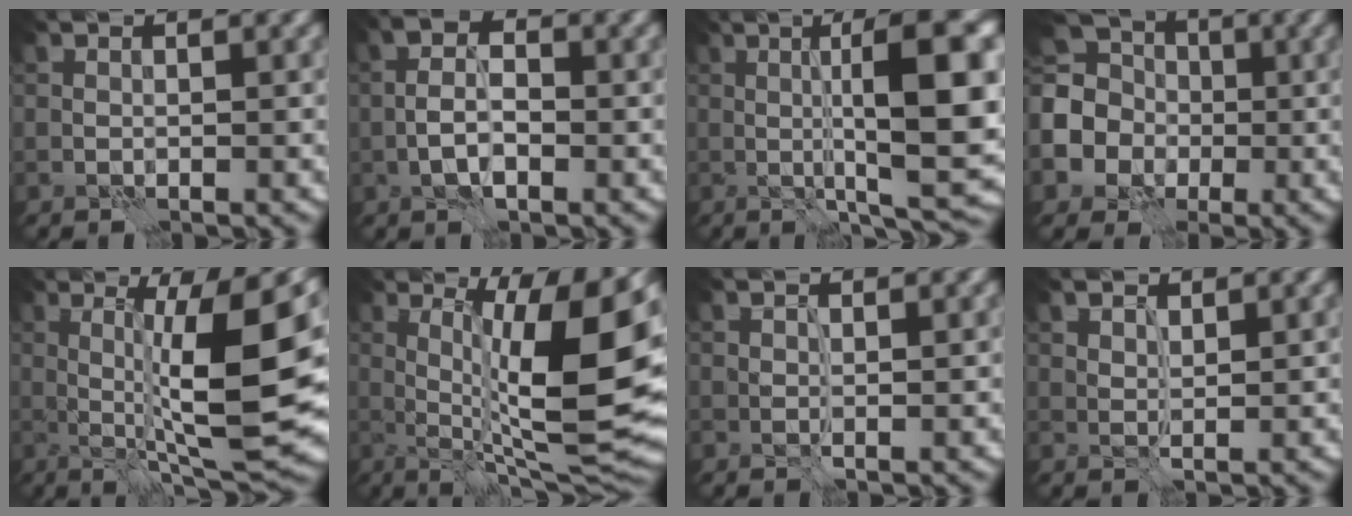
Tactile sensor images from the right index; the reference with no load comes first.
{"total": 3.9, "force": [-1.1, 2.0, 3.2], "torque": [-0.064, 0.006, -0.027]}
{"total": 12.4, "force": [0.7, 2.5, 12.1], "torque": [-0.163, 0.012, 0.012]}
{"total": 8.5, "force": [-1.0, 7.8, 3.3], "torque": [-0.094, -0.003, -0.048]}
{"total": 10.9, "force": [-0.2, 1.6, 10.8], "torque": [-0.163, 0.006, 0.001]}
{"total": 13.8, "force": [0.6, 3.5, 13.3], "torque": [-0.177, 0.002, 0.008]}
{"total": 0.0}
{"total": 1.3, "force": [1.0, 0.7, 0.5], "torque": [-0.006, -0.004, 0.023]}